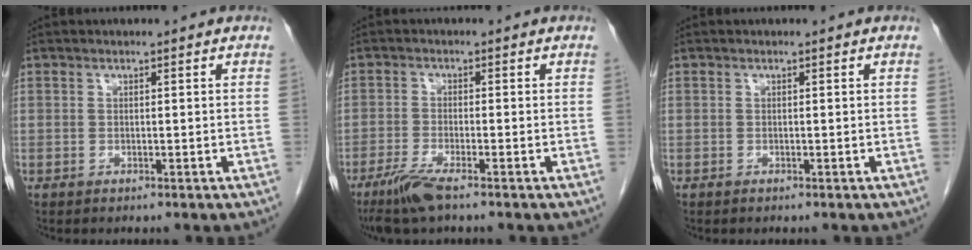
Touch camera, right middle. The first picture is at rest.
{"total": 4.9, "force": [-3.5, 0.3, 3.5], "torque": [-0.078, -0.014, -0.069]}
{"total": 0.0}